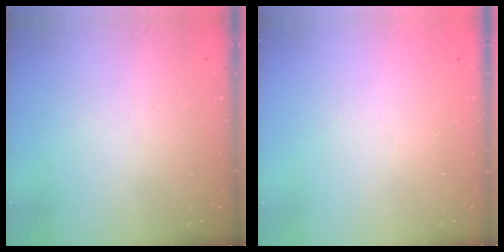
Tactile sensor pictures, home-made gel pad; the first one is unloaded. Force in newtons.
{"total": 1.5, "press": 1.5, "slide": 0.1}